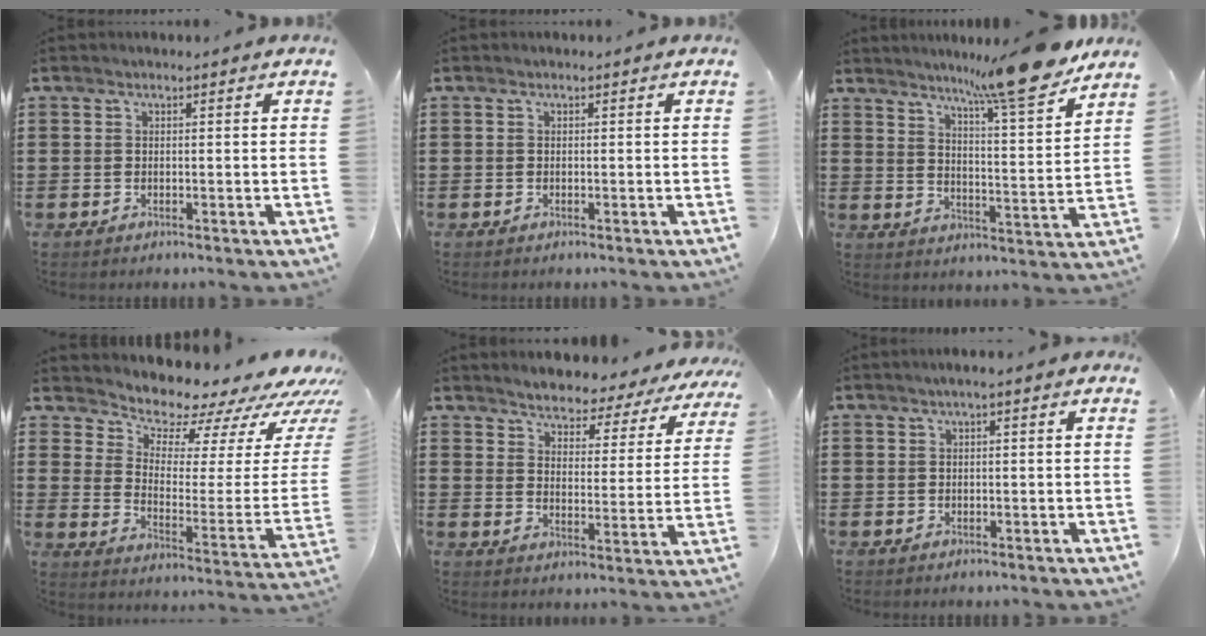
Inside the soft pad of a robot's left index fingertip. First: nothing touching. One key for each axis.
{"total": 0.0}
{"total": 11.9, "fx": 10.5, "fy": -0.5, "fz": 5.7, "tx": -0.096, "ty": -0.069, "tz": 0.171}
{"total": 8.2, "fx": 7.9, "fy": 2.0, "fz": 1.1, "tx": -0.036, "ty": -0.083, "tz": 0.131}
{"total": 3.8, "fx": 3.7, "fy": 0.5, "fz": -0.2, "tx": -0.023, "ty": -0.032, "tz": 0.059}
{"total": 1.2, "fx": -0.3, "fy": 0.3, "fz": 1.1, "tx": -0.018, "ty": -0.001, "tz": -0.006}